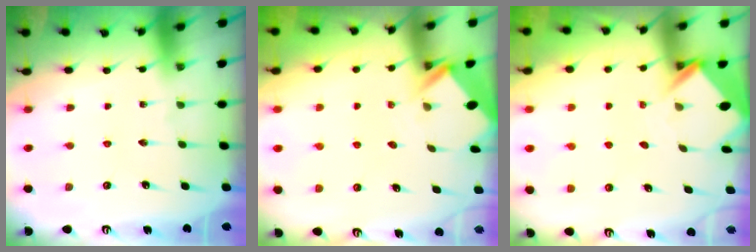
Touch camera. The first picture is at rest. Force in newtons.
{"total": 2.7, "press": 2.7, "slide": 0.2}
{"total": 3.7, "press": 3.7, "slide": 0.2}